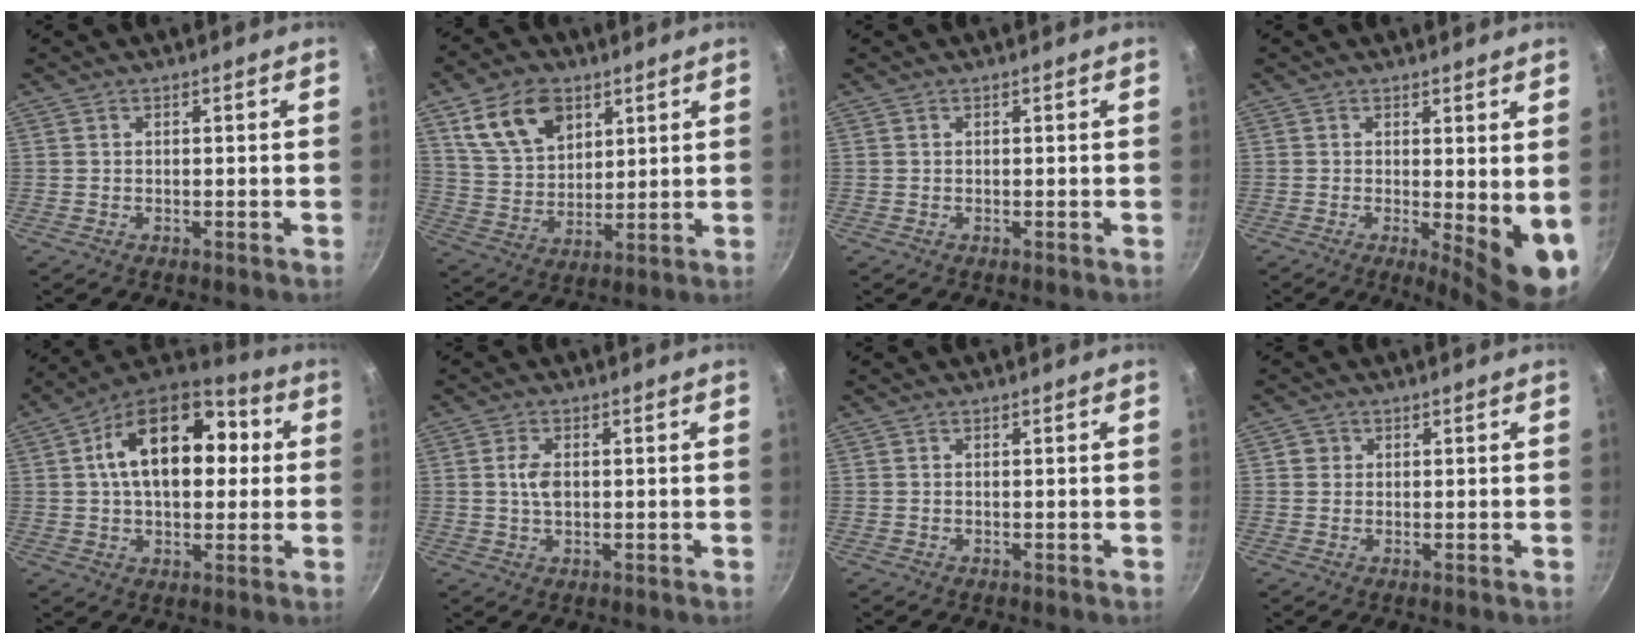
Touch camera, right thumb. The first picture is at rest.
{"total": 13.0, "force": [6.7, 8.4, 7.4], "torque": [-0.106, -0.023, 0.132]}
{"total": 0.0}
{"total": 9.8, "force": [-0.8, 3.0, 9.3], "torque": [-0.119, -0.022, -0.003]}
{"total": 19.5, "force": [3.4, 11.6, 15.3], "torque": [-0.209, 0.028, 0.044]}
{"total": 3.8, "force": [0.3, 2.2, 3.1], "torque": [-0.059, 0.000, 0.006]}
{"total": 0.0}
{"total": 1.8, "force": [0.4, 1.7, 0.4], "torque": [0.003, 0.001, 0.003]}